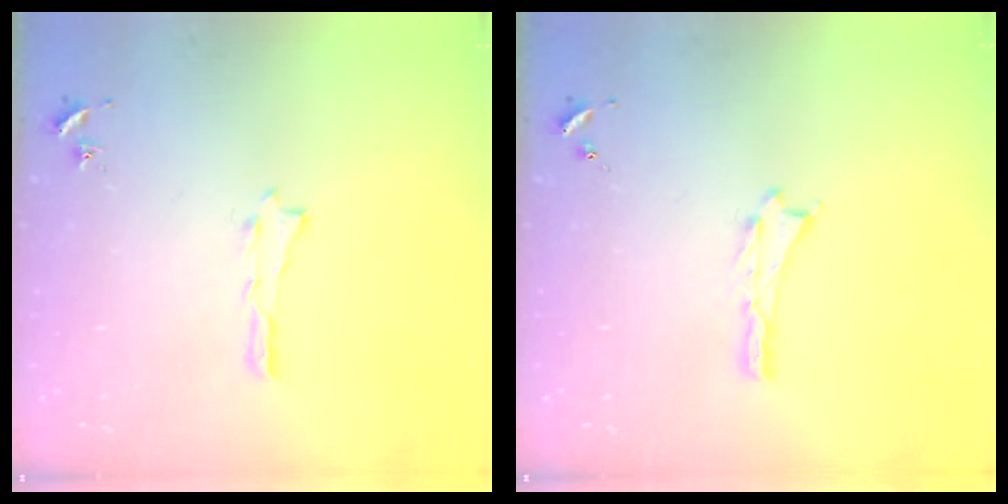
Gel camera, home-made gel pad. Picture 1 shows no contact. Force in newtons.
{"total": 0.0}